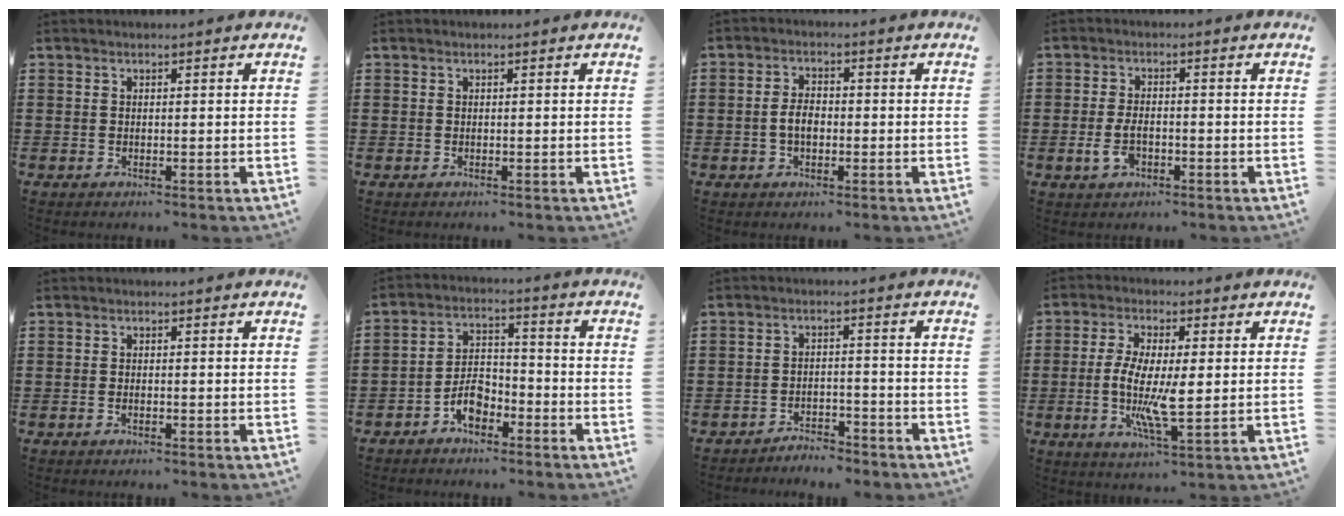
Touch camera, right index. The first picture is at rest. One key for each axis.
{"total": 0.0}
{"total": 3.5, "fx": -0.6, "fy": 1.9, "fz": 2.8, "tx": -0.069, "ty": 0.000, "tz": -0.017}
{"total": 4.0, "fx": -1.2, "fy": 2.0, "fz": 3.2, "tx": -0.079, "ty": -0.007, "tz": -0.025}
{"total": 0.6, "fx": -0.3, "fy": 0.1, "fz": 0.5, "tx": -0.012, "ty": -0.007, "tz": -0.004}
{"total": 5.4, "fx": -3.1, "fy": 2.9, "fz": 3.3, "tx": -0.072, "ty": 0.006, "tz": -0.061}
{"total": 3.3, "fx": -3.3, "fy": 0.4, "fz": 0.0, "tx": -0.009, "ty": 0.002, "tz": -0.070}
{"total": 8.8, "fx": -0.4, "fy": 2.8, "fz": 8.3, "tx": -0.169, "ty": -0.006, "tz": -0.009}